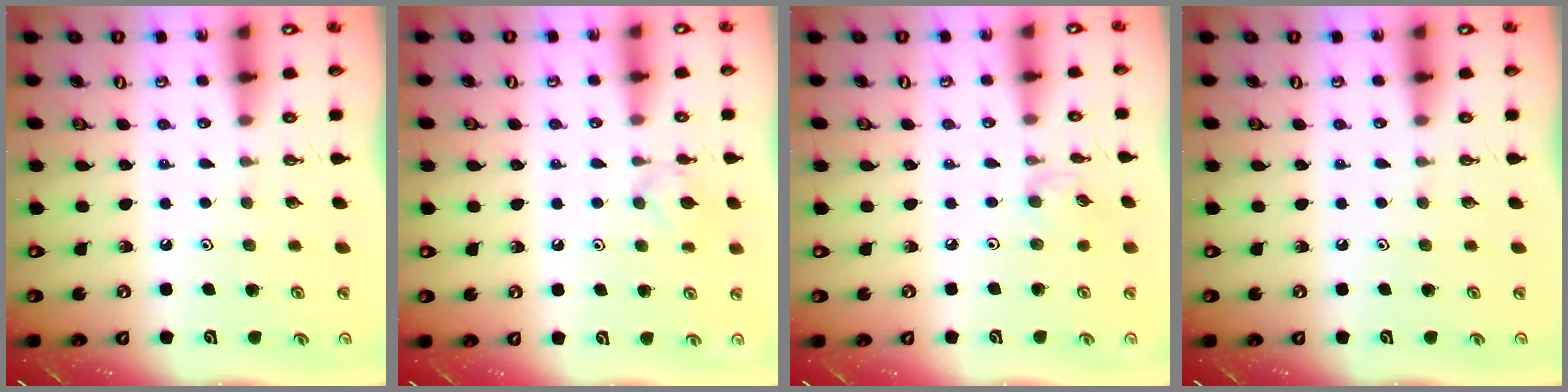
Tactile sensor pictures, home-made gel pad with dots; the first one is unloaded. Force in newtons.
{"total": 5.6, "press": 5.6, "slide": 0.9}
{"total": 2.4, "press": 2.4, "slide": 0.3}
{"total": 0.0}